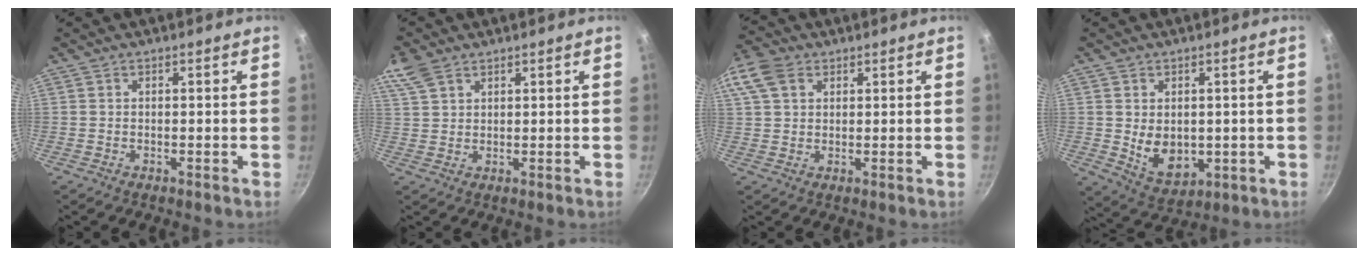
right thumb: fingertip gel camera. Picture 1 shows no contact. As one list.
[{"total": 5.9, "force": [3.8, 3.4, 2.9], "torque": [-0.056, 0.004, 0.077]}, {"total": 9.2, "force": [3.9, 6.5, 5.2], "torque": [-0.105, 0.012, 0.068]}, {"total": 8.0, "force": [0.0, 5.8, 5.6], "torque": [-0.074, -0.017, 0.021]}]